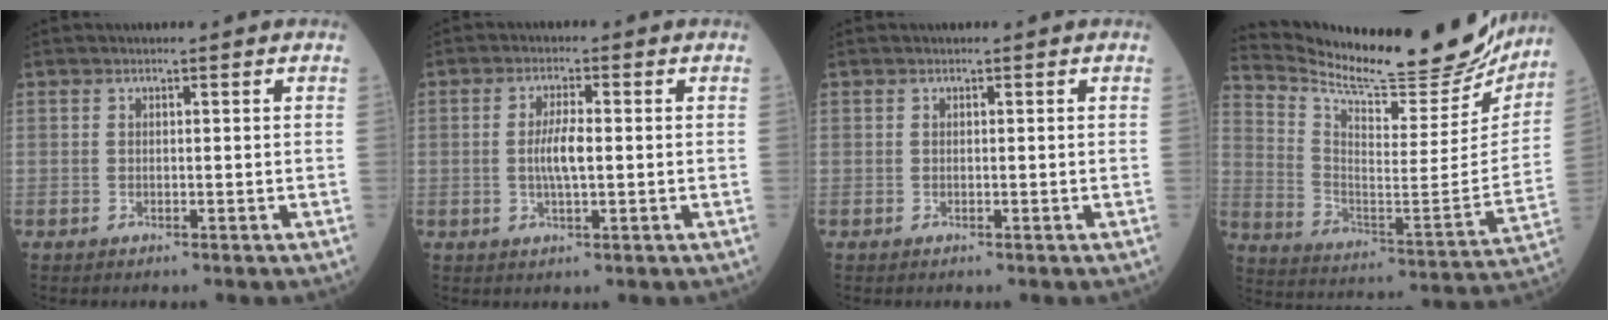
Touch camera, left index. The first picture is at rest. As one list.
[{"total": 4.1, "force": [-0.2, 0.8, 4.0], "torque": [-0.084, -0.002, -0.007]}, {"total": 0.0}, {"total": 22.9, "force": [21.2, 3.7, 7.8], "torque": [-0.139, -0.072, 0.306]}]